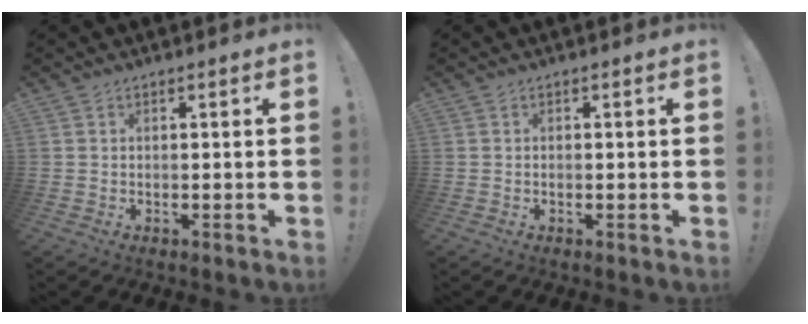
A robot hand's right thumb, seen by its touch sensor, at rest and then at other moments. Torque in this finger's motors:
{"motor_torque": [-0.08, -0.15, -0.04, 0.10, 0.00]}